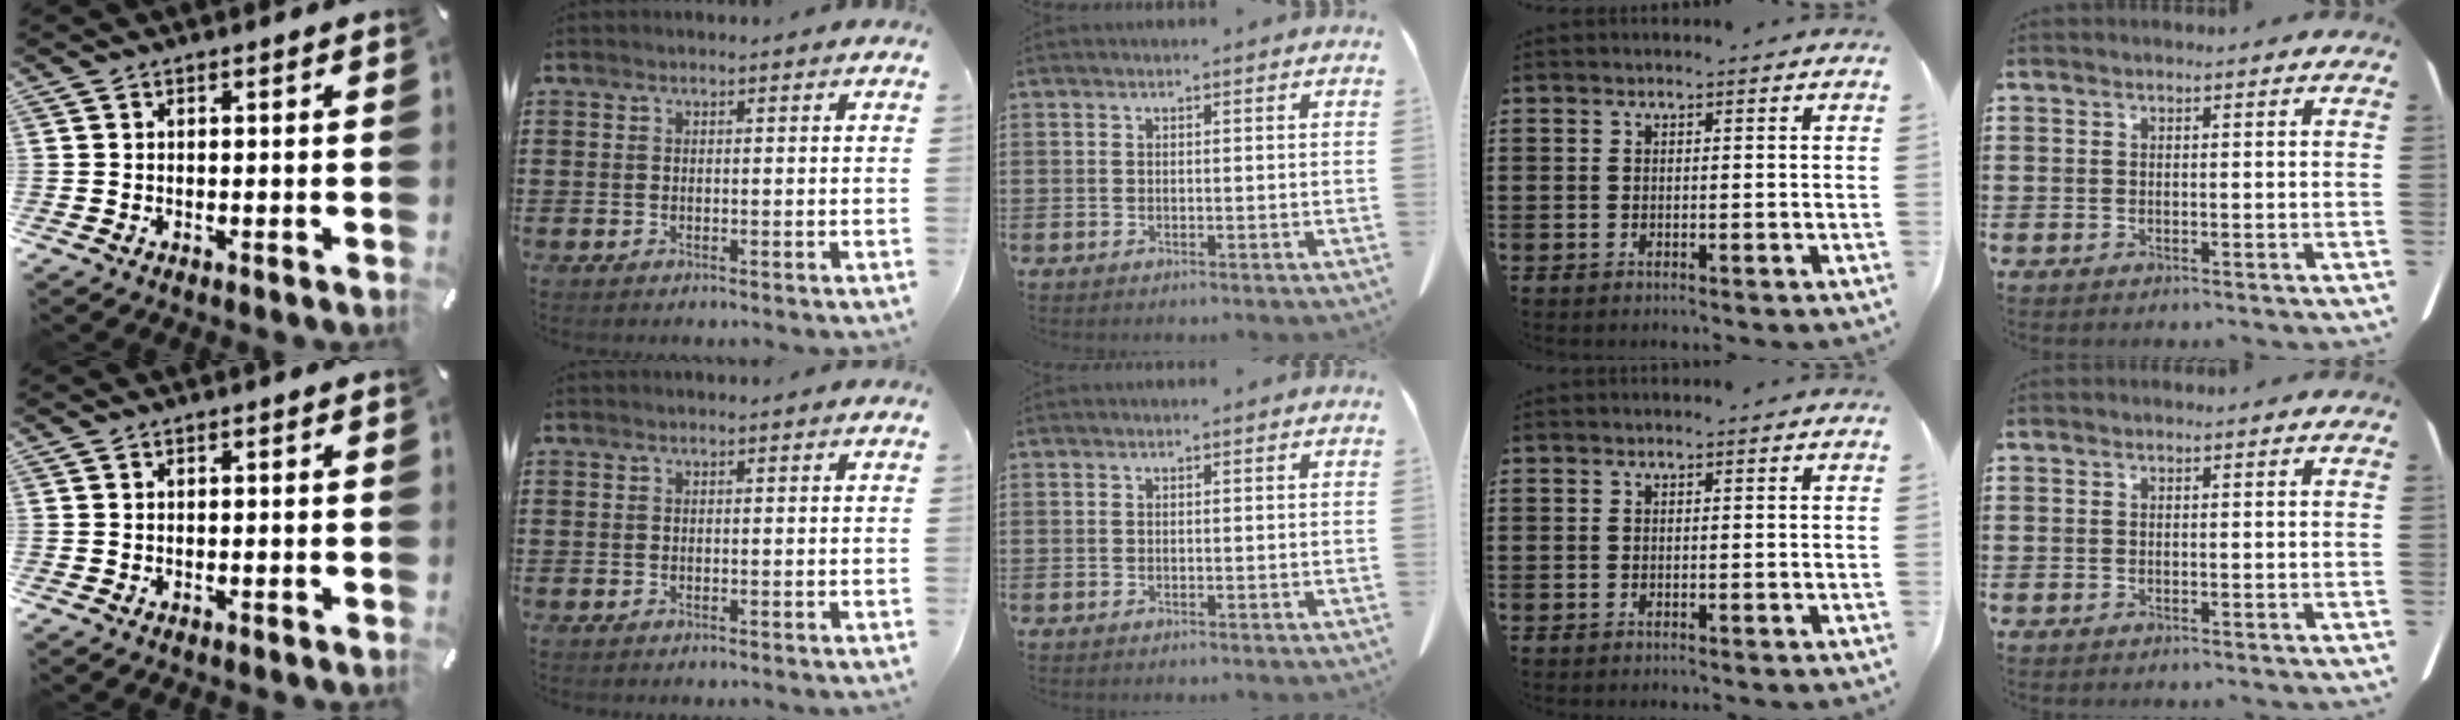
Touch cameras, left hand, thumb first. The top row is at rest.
{}